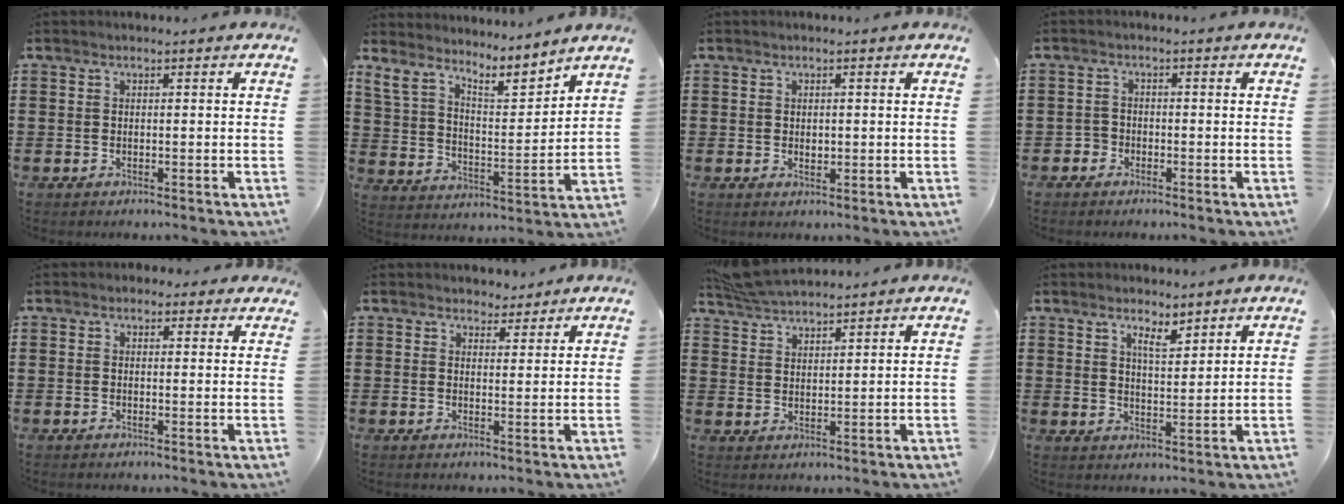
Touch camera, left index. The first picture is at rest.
{"total": 6.2, "force": [5.6, 1.2, 2.3], "torque": [-0.070, -0.040, 0.095]}
{"total": 0.9, "force": [0.2, 0.7, 0.6], "torque": [-0.005, 0.001, 0.002]}
{"total": 1.6, "force": [-1.2, 1.0, -0.1], "torque": [-0.006, 0.002, -0.027]}
{"total": 1.6, "force": [1.1, 1.1, 0.3], "torque": [-0.003, 0.005, 0.018]}
{"total": 3.0, "force": [2.6, 1.4, -0.1], "torque": [-0.008, 0.002, 0.051]}
{"total": 5.6, "force": [5.3, 1.2, 1.4], "torque": [-0.046, -0.007, 0.102]}
{"total": 3.8, "force": [3.2, 1.2, 1.9], "torque": [-0.036, -0.007, 0.056]}